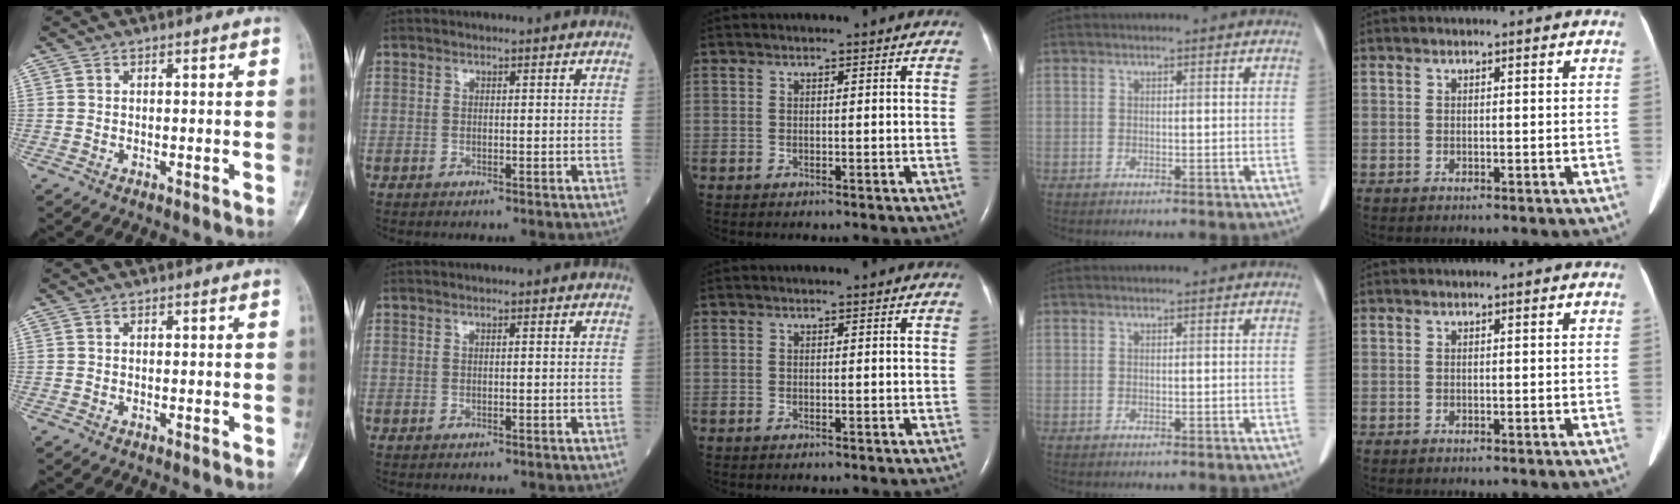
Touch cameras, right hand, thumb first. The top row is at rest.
{}